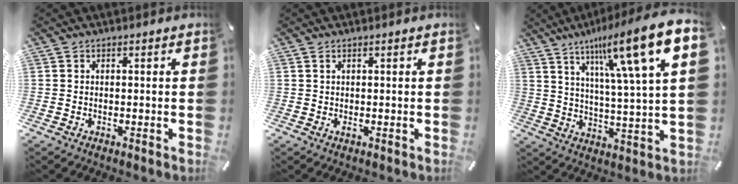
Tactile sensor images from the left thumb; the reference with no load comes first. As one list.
[{"total": 1.1, "force": [0.1, 0.1, 1.1], "torque": [-0.027, -0.008, 0.001]}, {"total": 17.9, "force": [9.6, 3.3, 14.8], "torque": [-0.235, -0.046, 0.139]}]